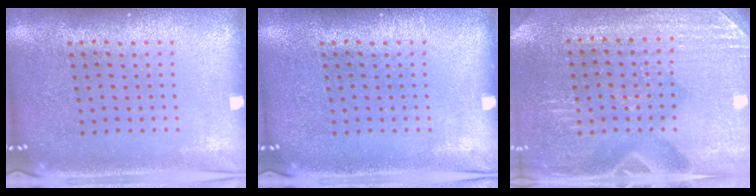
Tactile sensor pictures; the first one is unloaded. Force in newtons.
{"total": 0.0}
{"total": 2.9, "press": 2.8, "slide": 0.4}